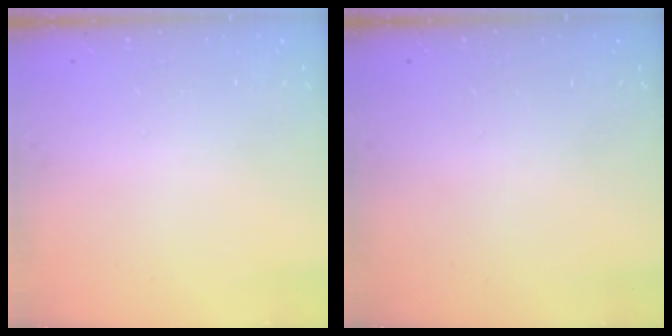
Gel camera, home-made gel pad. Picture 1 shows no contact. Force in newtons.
{"total": 0.0}